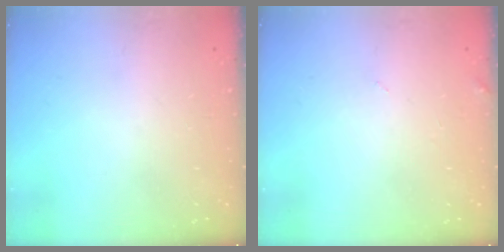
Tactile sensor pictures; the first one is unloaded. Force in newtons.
{"total": 2.2, "press": 2.2, "slide": 0.2}